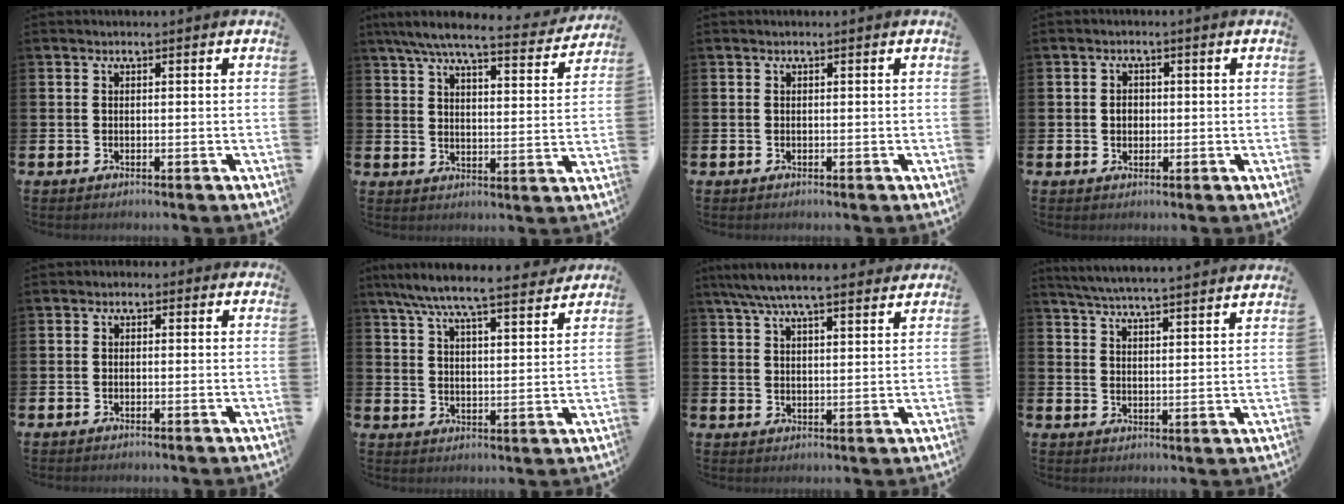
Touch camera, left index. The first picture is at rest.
{"total": 7.3, "force": [6.5, 1.1, 3.3], "torque": [-0.071, -0.038, 0.107]}
{"total": 0.0}
{"total": 1.9, "force": [0.1, 1.6, 1.0], "torque": [0.002, 0.001, -0.005]}
{"total": 1.0, "force": [-0.7, 0.7, 0.2], "torque": [0.000, 0.002, -0.018]}
{"total": 7.9, "force": [7.3, 0.7, 2.8], "torque": [-0.073, -0.046, 0.127]}
{"total": 7.0, "force": [6.3, 1.0, 2.7], "torque": [-0.065, -0.021, 0.114]}
{"total": 5.7, "force": [5.6, -0.4, 1.0], "torque": [-0.040, -0.038, 0.099]}